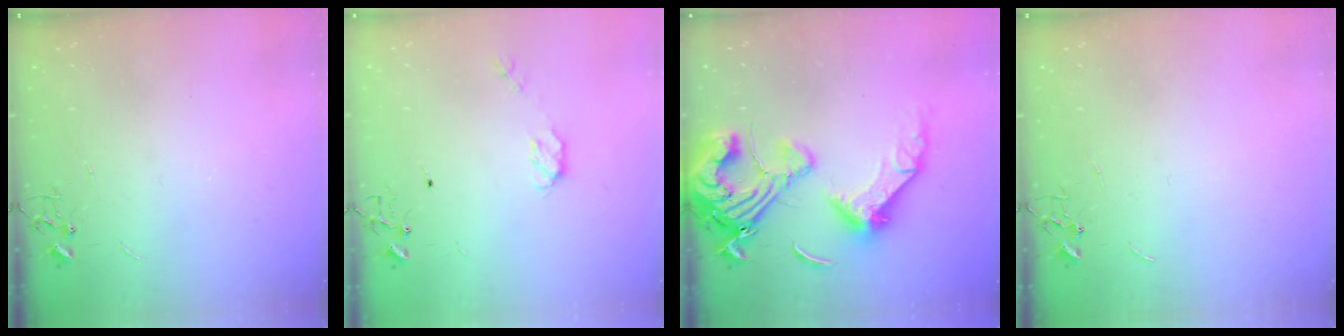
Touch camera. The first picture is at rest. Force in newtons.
{"total": 4.3, "press": 4.2, "slide": 0.7}
{"total": 23.0, "press": 22.9, "slide": 2.9}
{"total": 0.0}